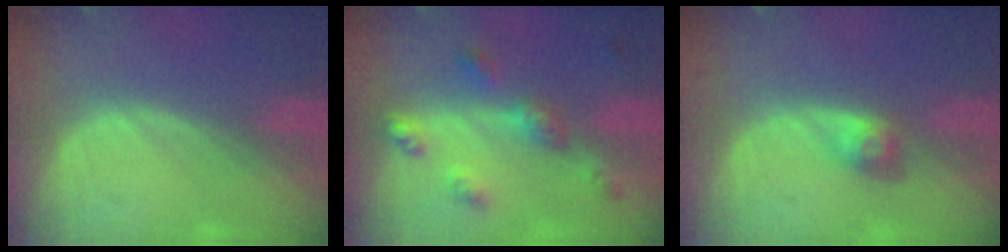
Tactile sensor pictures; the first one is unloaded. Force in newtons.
{"total": 5.6, "press": 5.6, "slide": 0.6}
{"total": 2.8, "press": 2.6, "slide": 1.1}